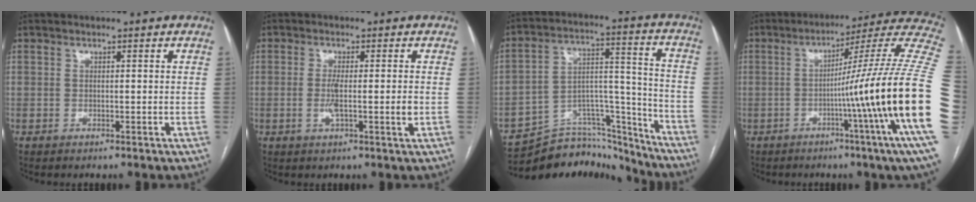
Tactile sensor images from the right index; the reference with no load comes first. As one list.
[{"total": 4.2, "force": [-0.7, 0.0, 4.2], "torque": [-0.080, -0.007, -0.012]}, {"total": 17.7, "force": [-16.9, 4.7, 2.7], "torque": [-0.030, 0.067, -0.258]}, {"total": 26.2, "force": [-4.5, -2.5, 25.7], "torque": [-0.258, -0.001, -0.095]}]